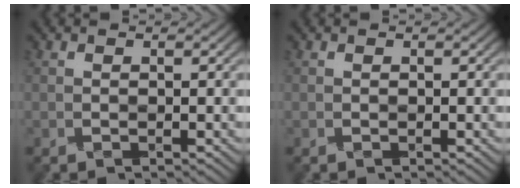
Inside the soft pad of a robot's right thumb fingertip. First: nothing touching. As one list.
[{"total": 0.0}]